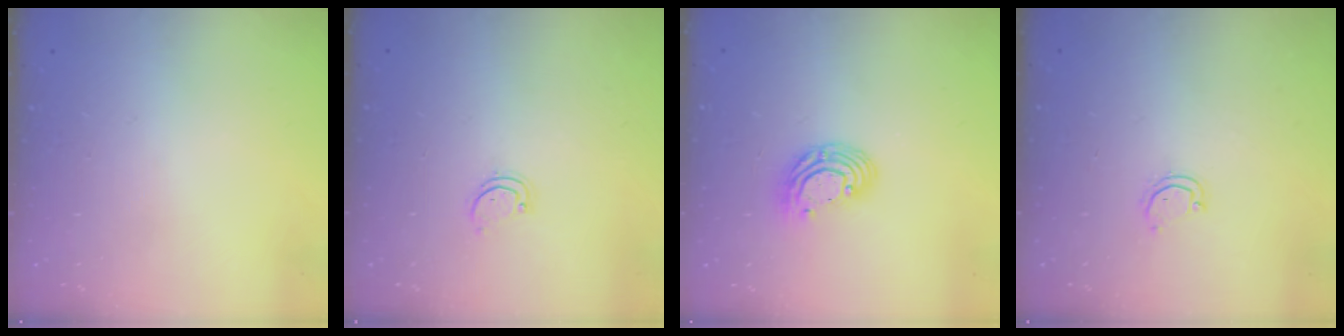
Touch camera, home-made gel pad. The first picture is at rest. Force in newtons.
{"total": 1.7, "press": 1.7, "slide": 0.3}
{"total": 8.0, "press": 8.0, "slide": 0.4}
{"total": 3.3, "press": 3.3, "slide": 0.2}